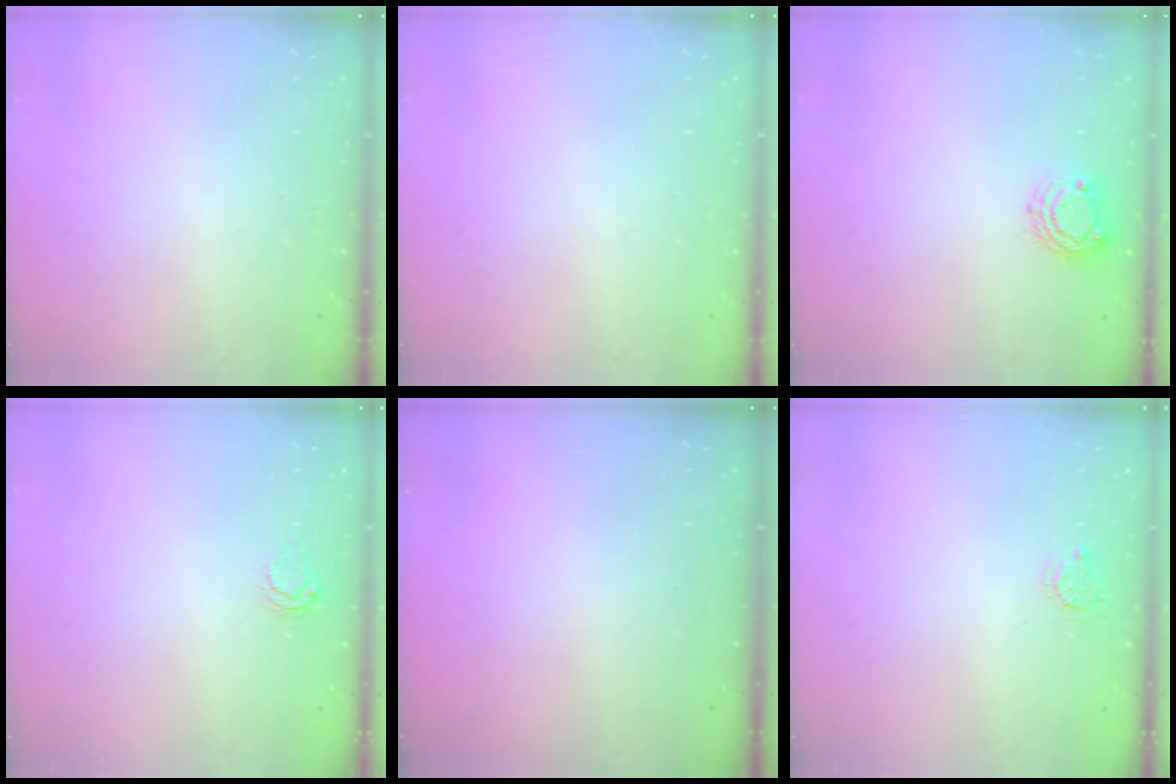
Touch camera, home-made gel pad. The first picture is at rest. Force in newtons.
{"total": 0.0}
{"total": 6.6, "press": 6.6, "slide": 0.5}
{"total": 2.6, "press": 2.6, "slide": 0.3}
{"total": 0.0}
{"total": 3.9, "press": 3.9, "slide": 0.4}